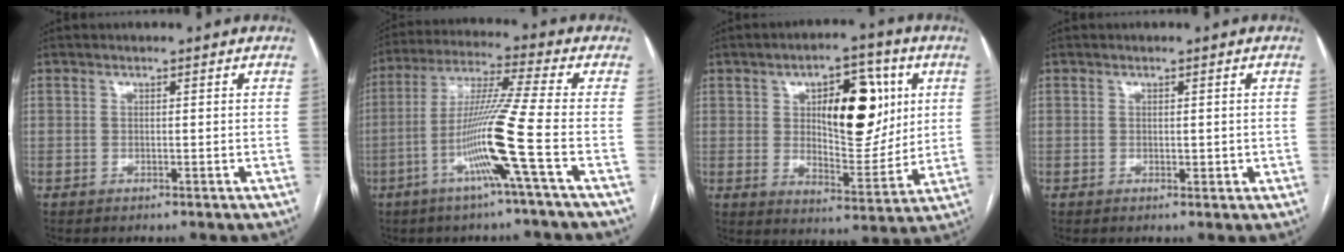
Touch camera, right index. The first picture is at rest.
{"total": 12.4, "force": [-4.3, -2.6, 11.3], "torque": [-0.222, -0.009, -0.089]}
{"total": 14.3, "force": [3.7, 5.9, 12.4], "torque": [-0.185, 0.016, 0.063]}
{"total": 1.2, "force": [-0.1, 0.8, 0.9], "torque": [-0.010, 0.000, 0.002]}